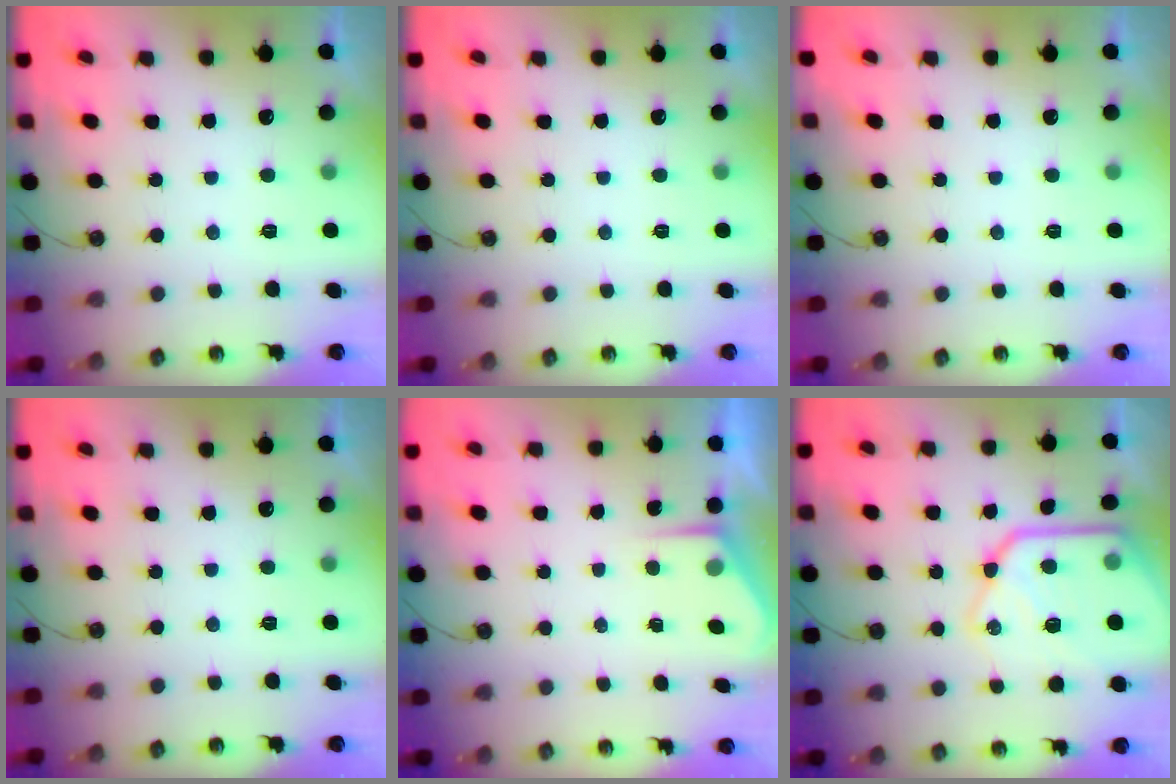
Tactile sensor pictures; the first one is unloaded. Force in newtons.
{"total": 0.0}
{"total": 0.0}
{"total": 0.0}
{"total": 2.7, "press": 2.7, "slide": 0.4}
{"total": 23.8, "press": 23.7, "slide": 2.1}